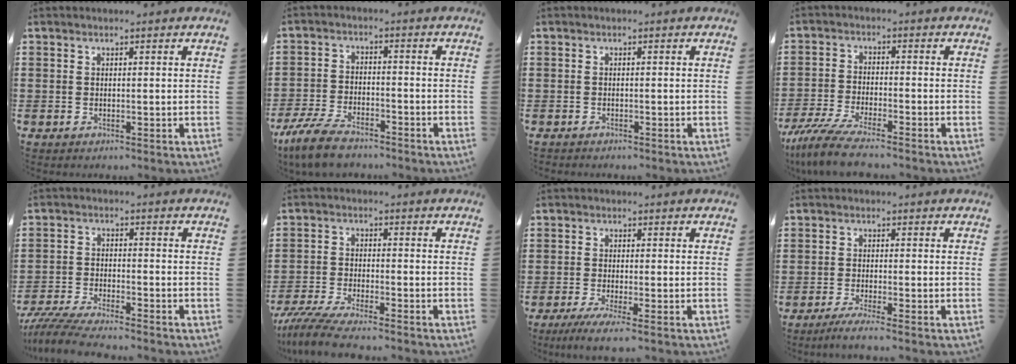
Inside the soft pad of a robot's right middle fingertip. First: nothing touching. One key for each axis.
{"total": 7.0, "fx": -5.6, "fy": 2.1, "fz": 3.6, "tx": -0.089, "ty": 0.001, "tz": -0.110}
{"total": 0.6, "fx": -0.5, "fy": 0.1, "fz": 0.0, "tx": -0.002, "ty": 0.000, "tz": -0.012}
{"total": 6.2, "fx": -5.3, "fy": 0.3, "fz": 3.2, "tx": -0.087, "ty": -0.020, "tz": -0.106}
{"total": 5.2, "fx": -4.9, "fy": 0.2, "fz": 1.8, "tx": -0.050, "ty": -0.011, "tz": -0.100}
{"total": 5.4, "fx": -4.9, "fy": 0.1, "fz": 2.3, "tx": -0.064, "ty": -0.020, "tz": -0.100}
{"total": 2.8, "fx": -1.9, "fy": -0.2, "fz": 2.0, "tx": -0.040, "ty": -0.012, "tz": -0.034}
{"total": 2.3, "fx": -1.8, "fy": -0.3, "fz": 1.4, "tx": -0.030, "ty": -0.006, "tz": -0.035}